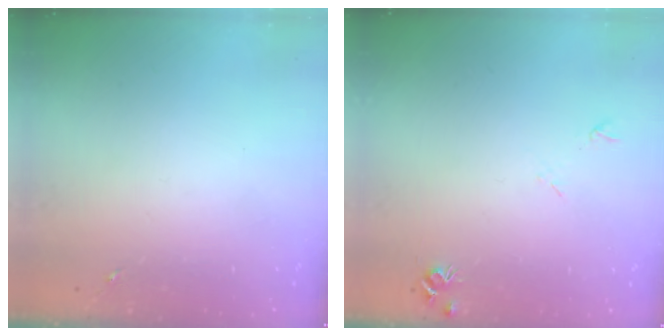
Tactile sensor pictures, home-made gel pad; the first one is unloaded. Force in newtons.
{"total": 5.5, "press": 5.5, "slide": 0.7}